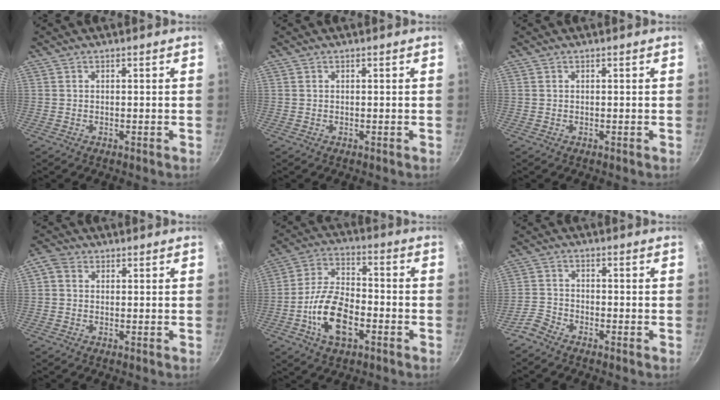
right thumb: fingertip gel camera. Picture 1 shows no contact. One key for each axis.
{"total": 0.0}
{"total": 0.0}
{"total": 3.0, "fx": 0.5, "fy": 2.5, "fz": 1.5, "tx": -0.033, "ty": 0.009, "tz": -0.002}
{"total": 13.5, "fx": -4.7, "fy": 7.2, "fz": 10.4, "tx": -0.184, "ty": 0.035, "tz": -0.094}
{"total": 3.3, "fx": -2.8, "fy": 1.3, "fz": 1.1, "tx": -0.027, "ty": 0.022, "tz": -0.067}